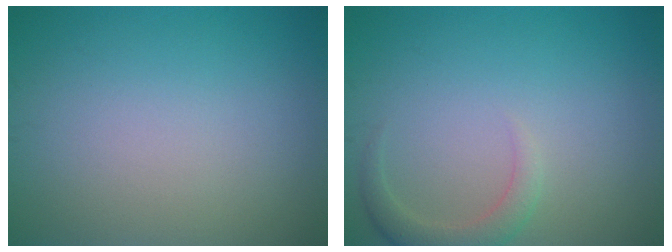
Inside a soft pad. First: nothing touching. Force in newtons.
{"total": 2.2, "press": 2.2, "slide": 0.3}